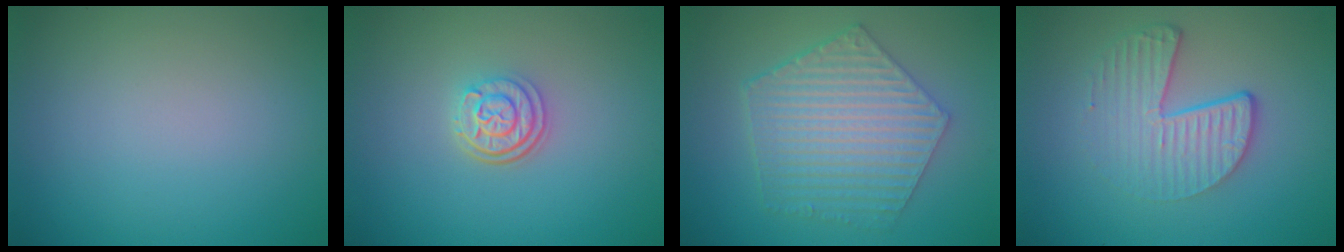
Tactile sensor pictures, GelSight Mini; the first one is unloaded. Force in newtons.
{"total": 3.0, "press": 2.4, "slide": 1.7}
{"total": 6.2, "press": 4.8, "slide": 4.0}
{"total": 4.7, "press": 3.1, "slide": 3.6}